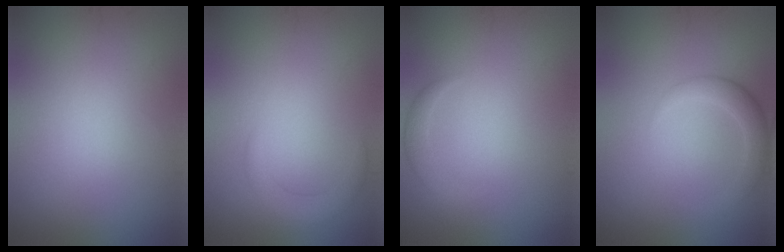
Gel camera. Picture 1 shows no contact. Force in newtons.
{"total": 2.0, "press": 2.0, "slide": 0.2}
{"total": 1.7, "press": 1.7, "slide": 0.1}
{"total": 2.3, "press": 2.3, "slide": 0.1}